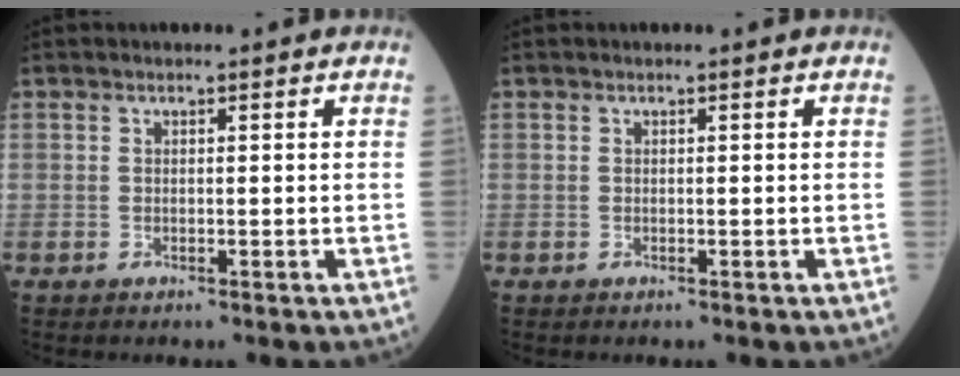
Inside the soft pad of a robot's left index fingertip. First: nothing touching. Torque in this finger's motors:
{"motor_torque": [0.00, 0.00, 0.00, -0.01]}